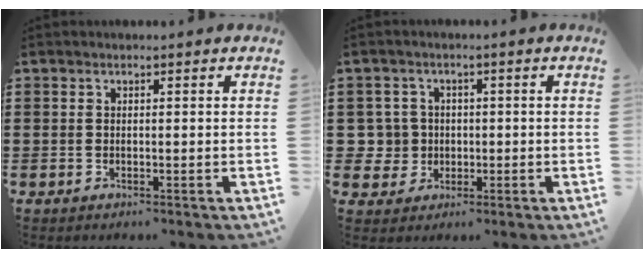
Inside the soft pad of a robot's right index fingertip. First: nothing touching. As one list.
[{"total": 4.2, "force": [-0.3, 4.2, 0.7], "torque": [-0.041, 0.010, -0.009]}]